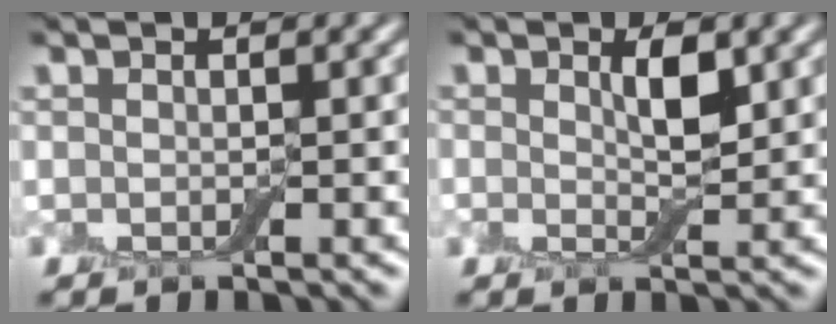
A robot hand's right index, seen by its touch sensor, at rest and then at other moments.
{"total": 1.4, "force": [0.7, 0.4, 1.2], "torque": [-0.023, -0.002, 0.012]}